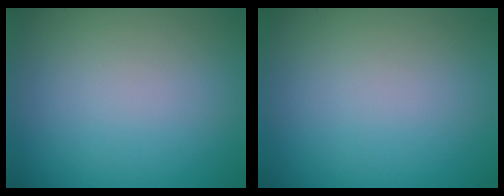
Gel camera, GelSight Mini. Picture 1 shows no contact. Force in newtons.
{"total": 0.0}